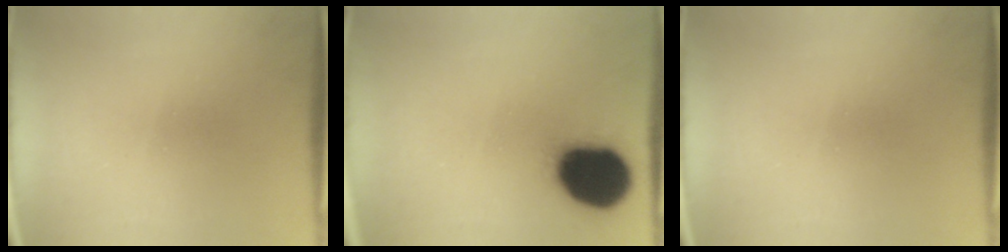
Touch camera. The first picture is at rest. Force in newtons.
{"total": 19.3}
{"total": 0.0}